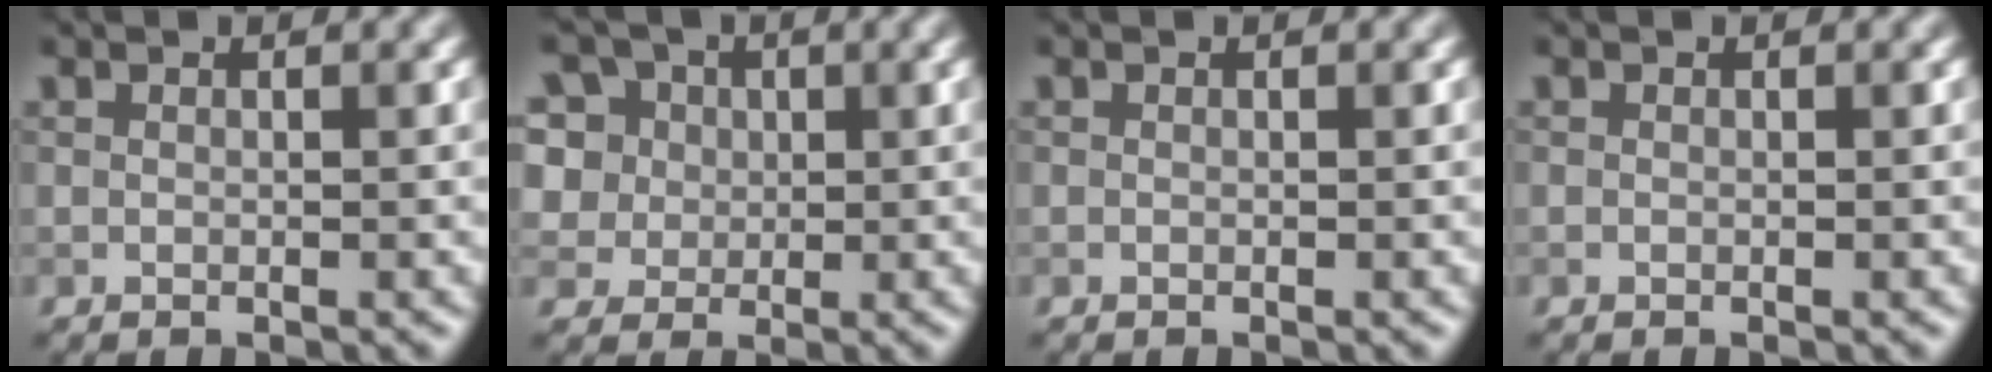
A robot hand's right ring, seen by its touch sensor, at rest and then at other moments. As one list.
[{"total": 11.4, "force": [5.6, 8.5, 5.3], "torque": [-0.121, 0.040, 0.076]}, {"total": 0.0}, {"total": 0.0}]